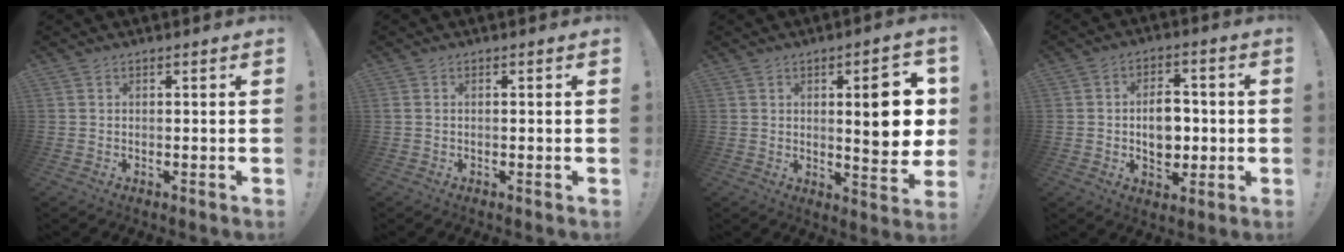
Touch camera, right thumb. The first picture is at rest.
{"total": 0.7, "force": [-0.4, 0.0, 0.6], "torque": [-0.019, 0.004, -0.005]}
{"total": 12.8, "force": [1.6, 3.6, 12.2], "torque": [-0.147, -0.014, 0.018]}
{"total": 9.7, "force": [-0.8, 7.0, 6.7], "torque": [-0.104, 0.013, -0.014]}